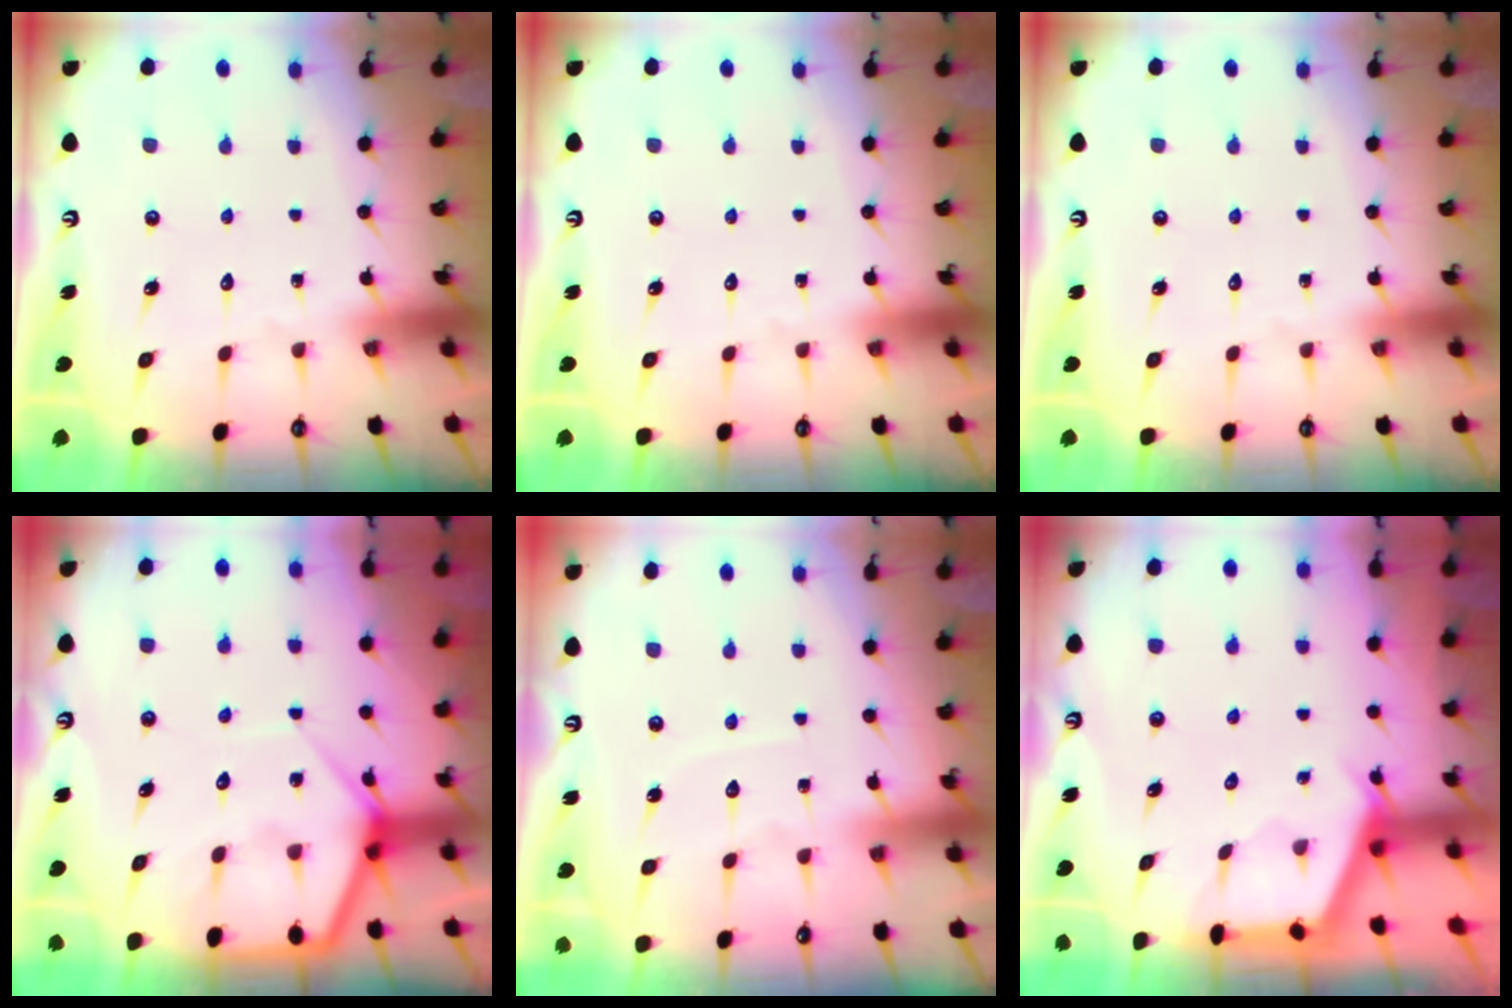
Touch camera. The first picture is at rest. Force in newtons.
{"total": 0.0}
{"total": 0.0}
{"total": 8.0, "press": 8.0, "slide": 0.6}
{"total": 4.8, "press": 4.8, "slide": 0.3}
{"total": 2.9, "press": 2.9, "slide": 0.3}